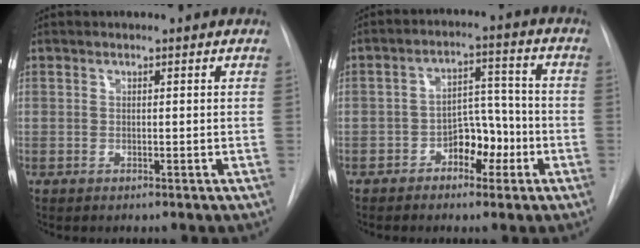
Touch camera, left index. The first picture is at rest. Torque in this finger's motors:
{"motor_torque": [0.50, -0.09, 0.09, 0.05]}